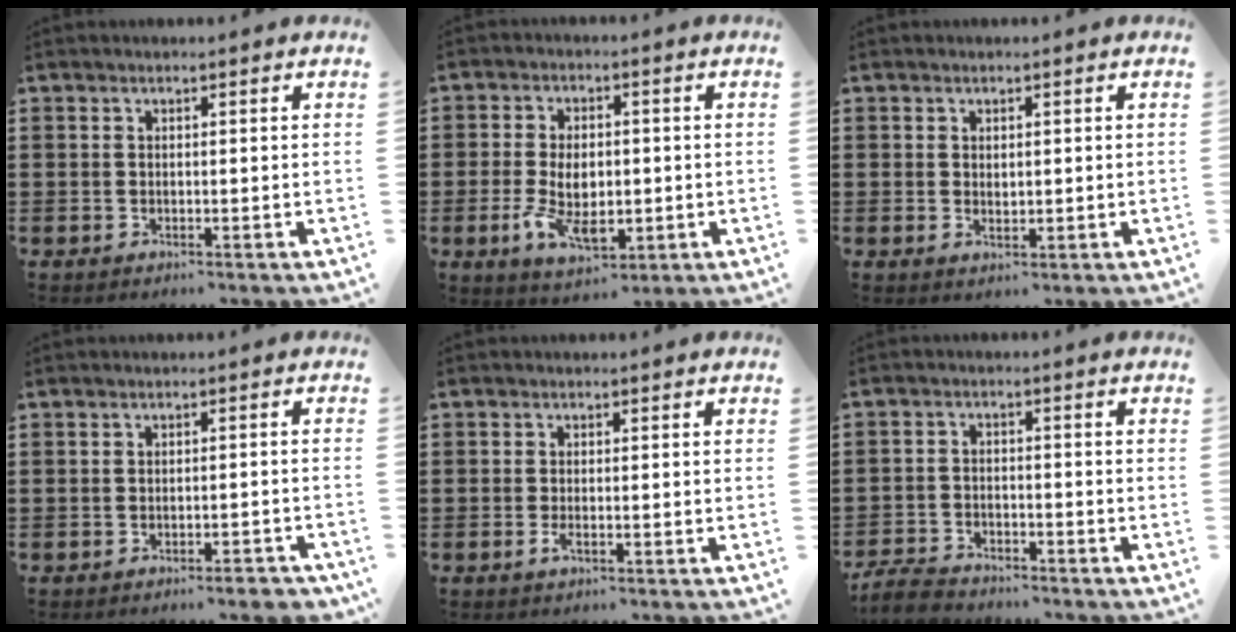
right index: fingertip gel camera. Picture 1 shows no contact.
{"total": 7.3, "force": [-1.3, 4.1, 5.9], "torque": [-0.117, -0.002, -0.025]}
{"total": 1.0, "force": [0.3, 0.6, 0.8], "torque": [-0.018, 0.003, 0.005]}
{"total": 2.4, "force": [-2.2, 0.2, 1.1], "torque": [-0.021, 0.000, -0.041]}
{"total": 1.3, "force": [-0.6, 0.3, 1.1], "torque": [-0.028, -0.007, -0.012]}
{"total": 4.4, "force": [-4.2, 0.7, 1.0], "torque": [-0.040, -0.004, -0.089]}